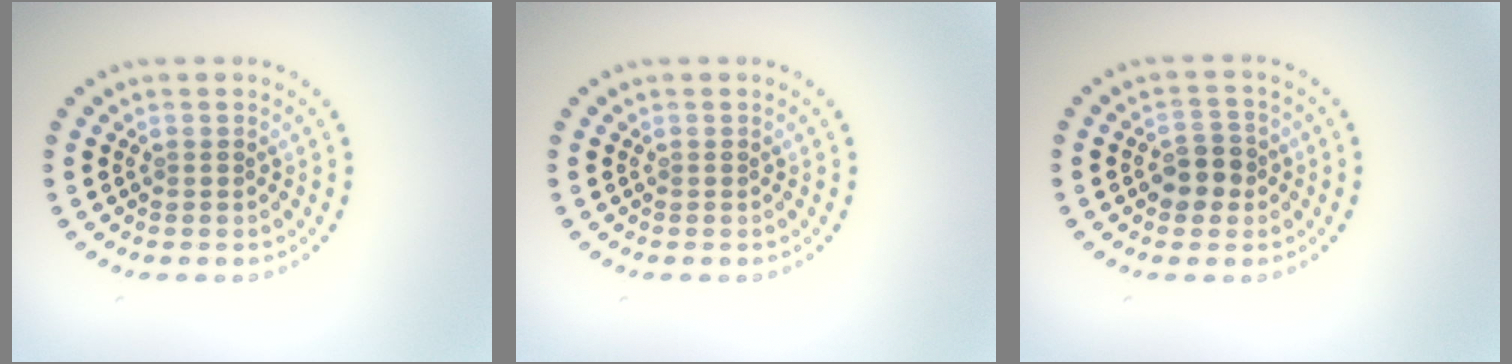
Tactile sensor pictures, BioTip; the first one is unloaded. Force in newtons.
{"total": 0.0}
{"total": 2.6, "press": 2.5, "slide": 0.8}